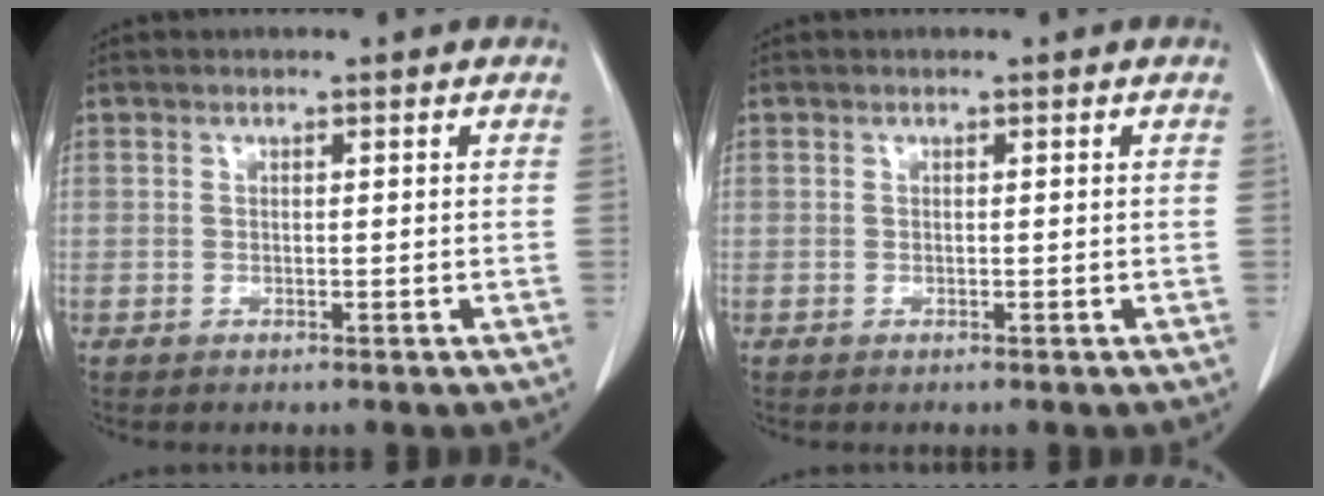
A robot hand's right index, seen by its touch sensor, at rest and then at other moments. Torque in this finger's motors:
{"motor_torque": [0.00, 0.00, 0.00, 0.00]}